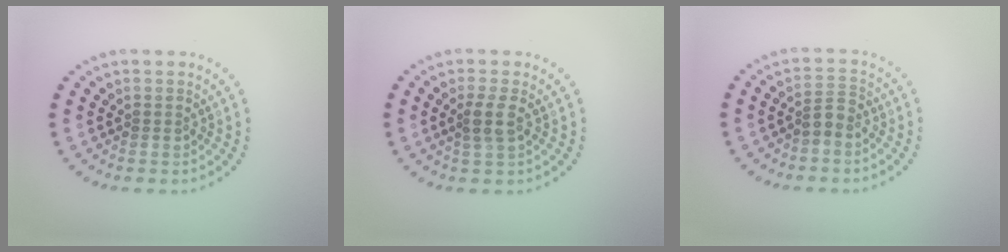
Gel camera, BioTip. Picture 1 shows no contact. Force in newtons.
{"total": 1.9, "press": 1.6, "slide": 1.0}
{"total": 1.8, "press": 1.5, "slide": 1.1}